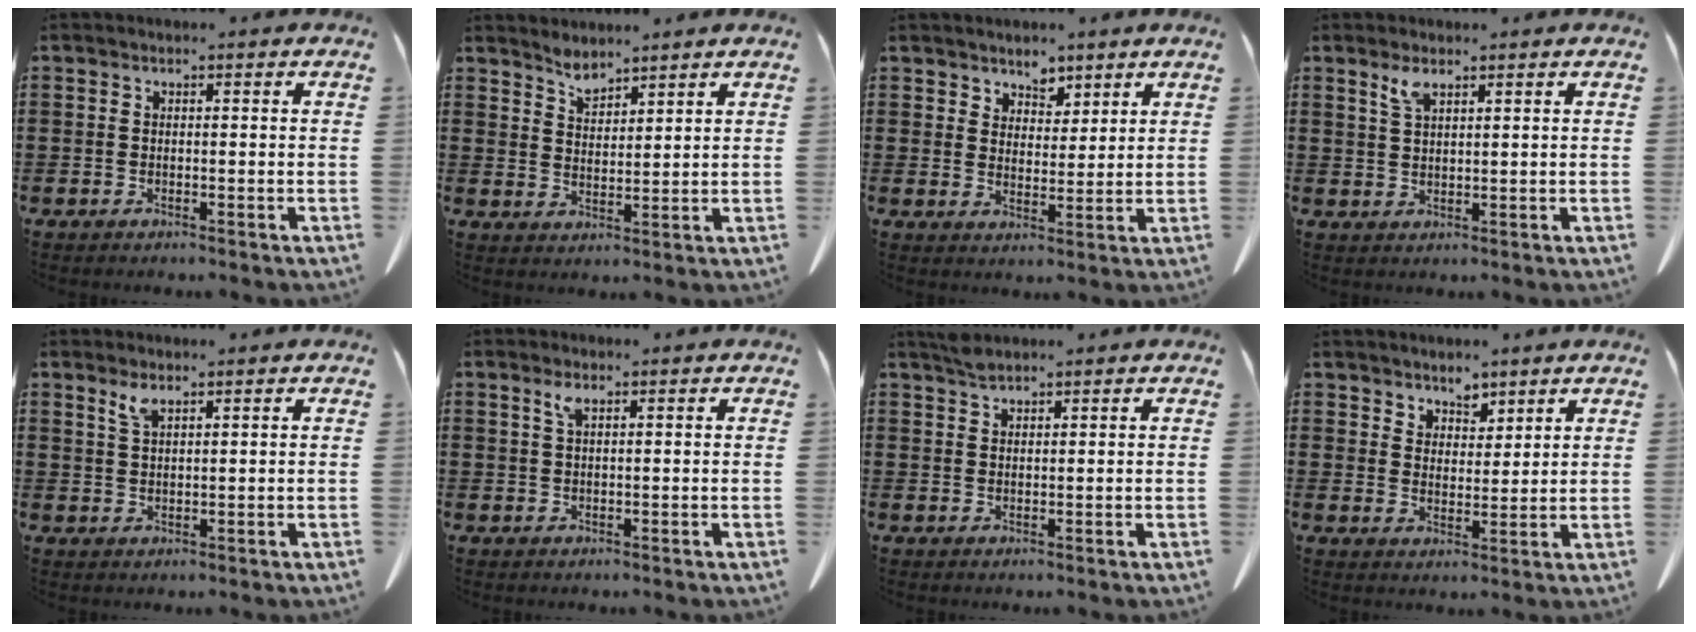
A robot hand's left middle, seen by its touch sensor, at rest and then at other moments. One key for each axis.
{"total": 3.3, "fx": 3.1, "fy": 0.9, "fz": 0.7, "tx": -0.022, "ty": -0.008, "tz": 0.059}
{"total": 3.8, "fx": 3.1, "fy": 2.1, "fz": -0.1, "tx": -0.015, "ty": -0.002, "tz": 0.059}
{"total": 2.7, "fx": 1.9, "fy": 0.5, "fz": 1.8, "tx": -0.042, "ty": -0.001, "tz": 0.035}
{"total": 2.5, "fx": 1.8, "fy": 0.4, "fz": 1.6, "tx": -0.039, "ty": -0.002, "tz": 0.034}
{"total": 2.1, "fx": 1.1, "fy": 0.5, "fz": 1.7, "tx": -0.038, "ty": 0.000, "tz": 0.020}
{"total": 2.1, "fx": 1.8, "fy": 0.5, "fz": 1.0, "tx": -0.025, "ty": -0.001, "tz": 0.034}
{"total": 3.8, "fx": 3.4, "fy": 1.7, "fz": -0.2, "tx": -0.010, "ty": -0.007, "tz": 0.064}